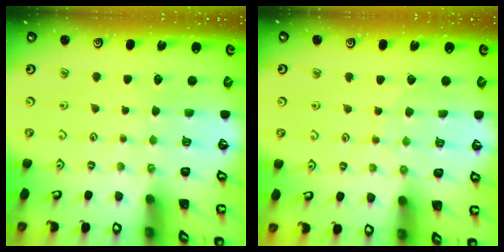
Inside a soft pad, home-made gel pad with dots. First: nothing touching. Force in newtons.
{"total": 5.6, "press": 5.6, "slide": 0.5}